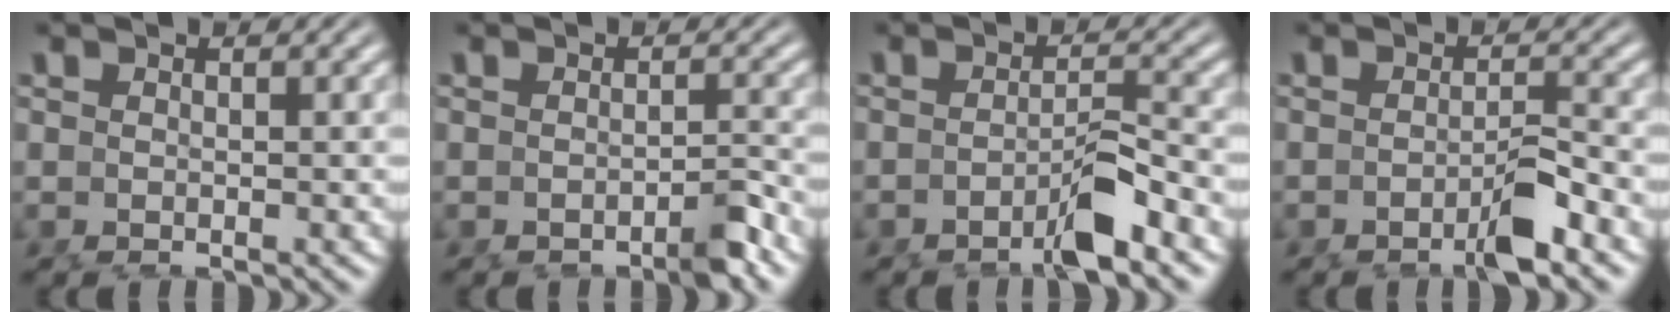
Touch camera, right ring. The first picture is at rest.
{"total": 1.9, "force": [-1.6, -0.4, 1.0], "torque": [-0.009, -0.002, -0.028]}
{"total": 3.0, "force": [-2.0, -0.5, 2.2], "torque": [-0.017, -0.002, -0.037]}
{"total": 2.7, "force": [-1.7, -0.5, 1.9], "torque": [-0.015, 0.001, -0.034]}